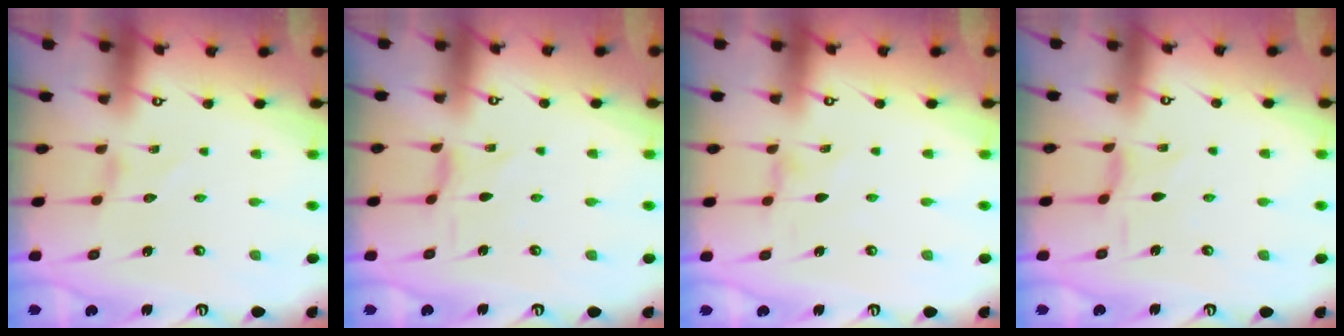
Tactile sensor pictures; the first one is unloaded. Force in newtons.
{"total": 0.0}
{"total": 0.0}
{"total": 1.1, "press": 1.0, "slide": 0.5}